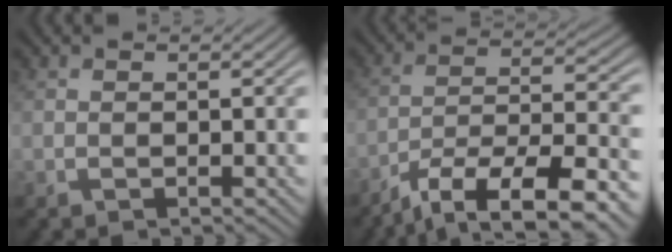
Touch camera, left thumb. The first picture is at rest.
{"total": 13.1, "force": [-8.9, 4.1, 8.7], "torque": [-0.158, -0.021, -0.139]}